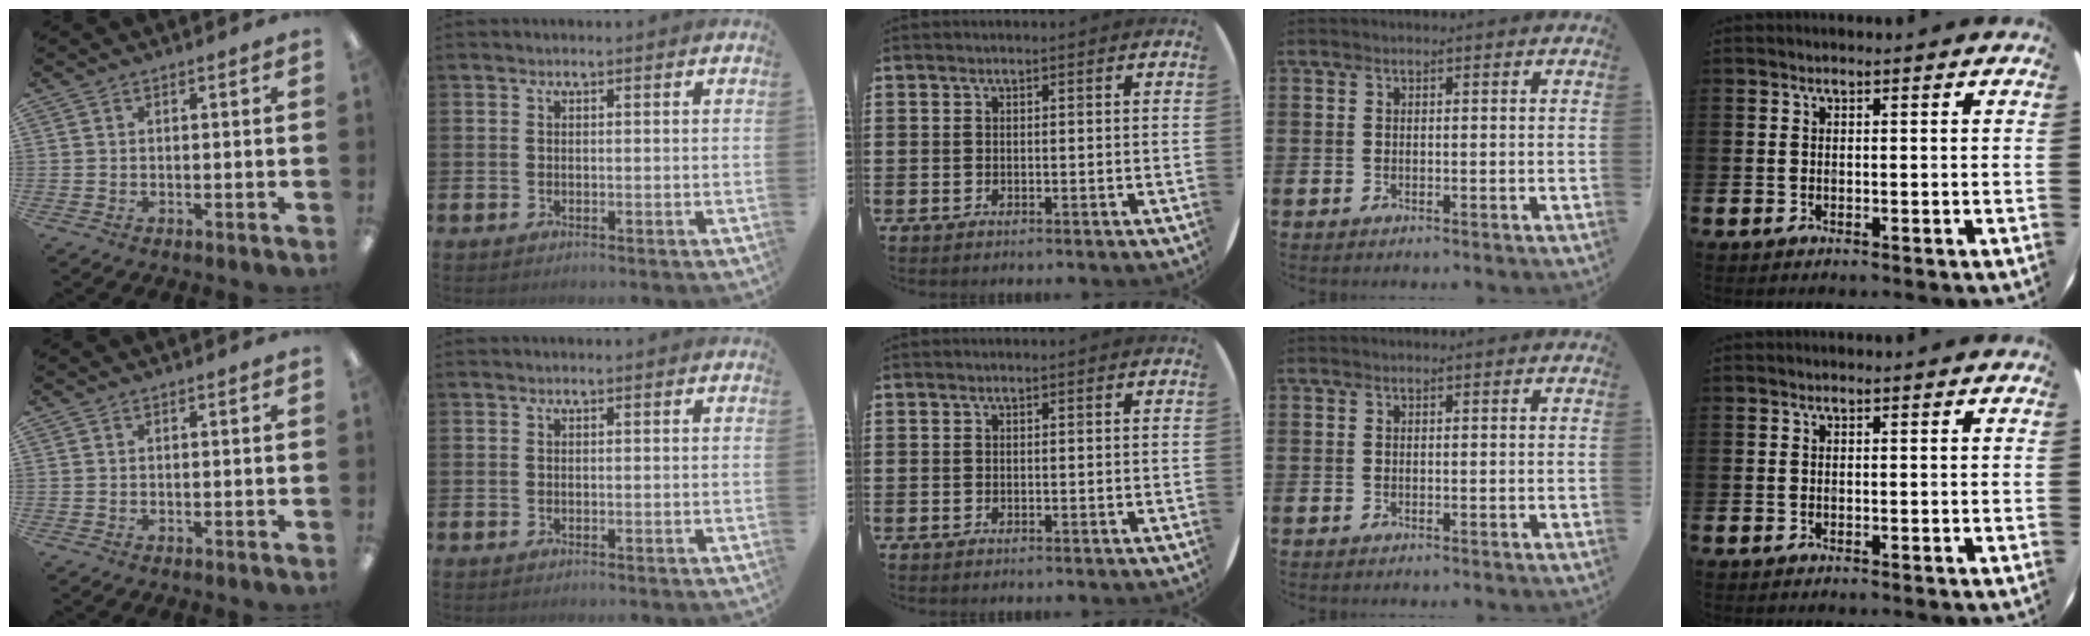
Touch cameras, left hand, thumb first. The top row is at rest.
{}